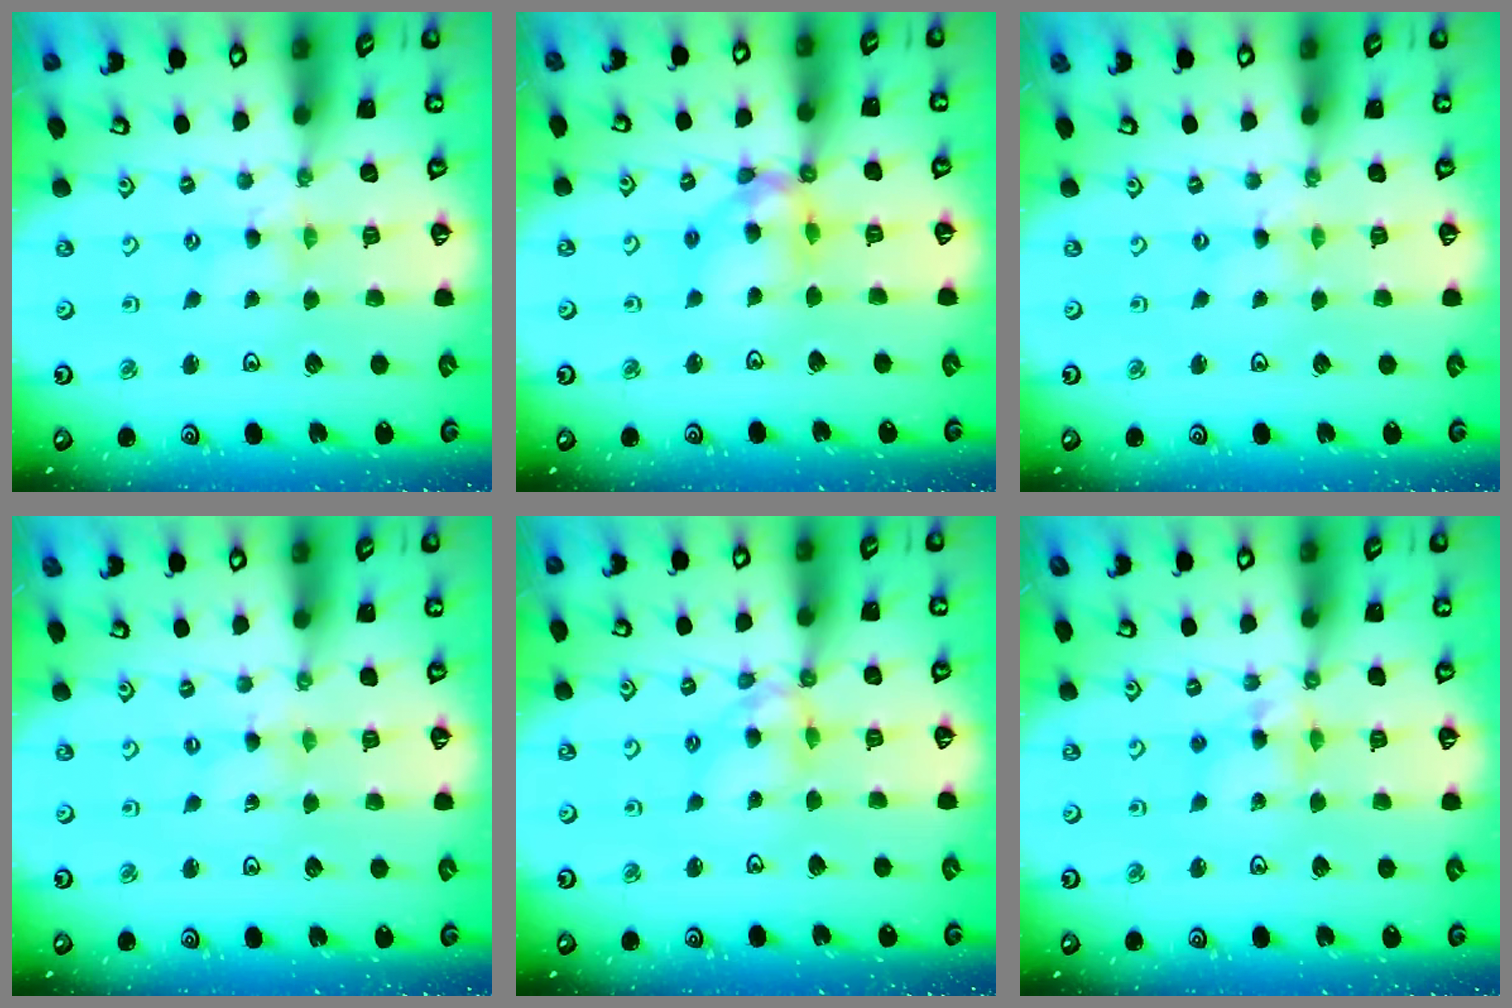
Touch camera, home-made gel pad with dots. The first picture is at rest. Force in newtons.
{"total": 12.2, "press": 12.2, "slide": 1.2}
{"total": 0.0}
{"total": 0.0}
{"total": 9.7, "press": 9.7, "slide": 0.8}
{"total": 7.8, "press": 7.8, "slide": 0.6}